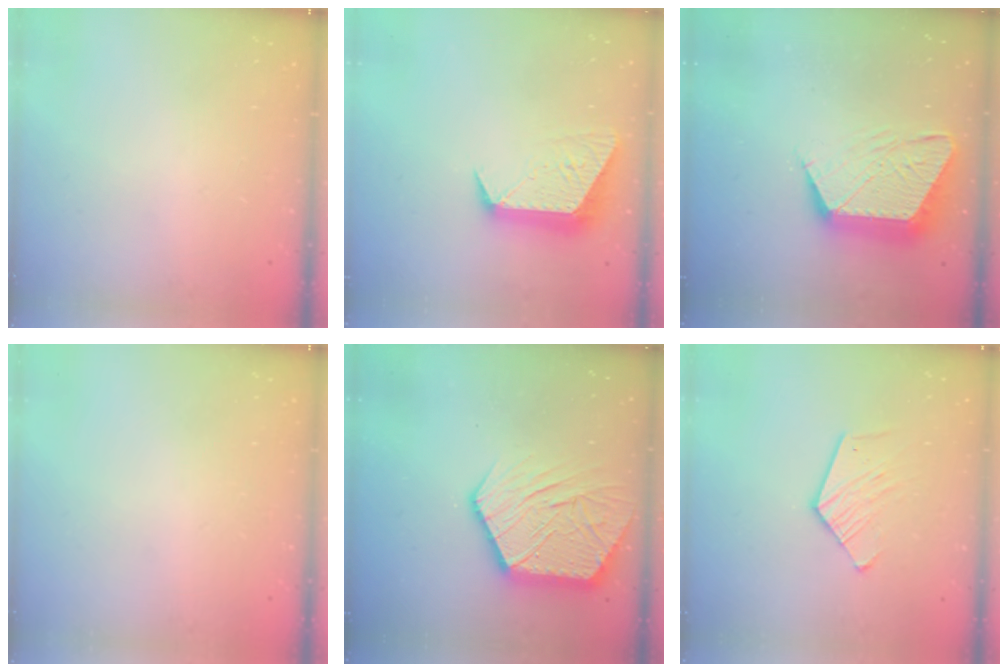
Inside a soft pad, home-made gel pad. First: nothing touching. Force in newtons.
{"total": 10.9, "press": 10.8, "slide": 1.0}
{"total": 14.1, "press": 14.1, "slide": 0.9}
{"total": 0.0}
{"total": 16.5, "press": 16.4, "slide": 1.2}
{"total": 8.7, "press": 8.6, "slide": 0.7}